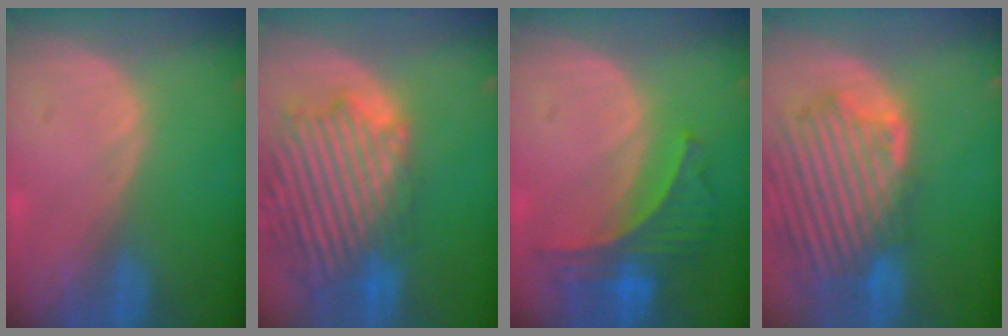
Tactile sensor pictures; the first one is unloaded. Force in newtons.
{"total": 14.6, "press": 12.4, "slide": 7.6}
{"total": 6.9, "press": 6.3, "slide": 2.9}
{"total": 12.9, "press": 11.5, "slide": 6.0}